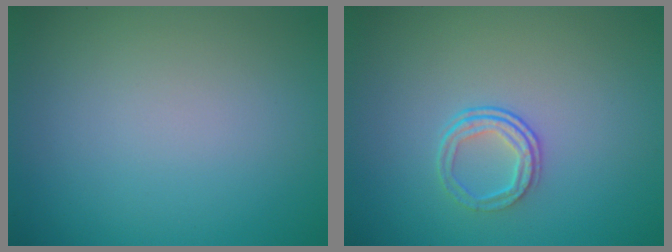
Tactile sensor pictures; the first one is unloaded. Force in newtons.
{"total": 2.1, "press": 1.4, "slide": 1.5}